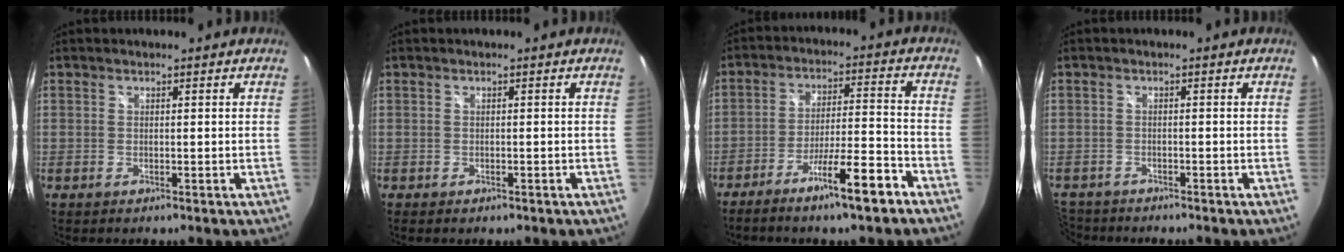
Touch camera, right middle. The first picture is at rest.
{"total": 1.5, "force": [-1.0, 0.8, 0.7], "torque": [-0.013, -0.005, -0.012]}
{"total": 10.4, "force": [-7.2, 0.5, 7.5], "torque": [-0.141, 0.002, -0.115]}
{"total": 5.5, "force": [-4.7, 2.7, 1.0], "torque": [-0.048, -0.010, -0.090]}